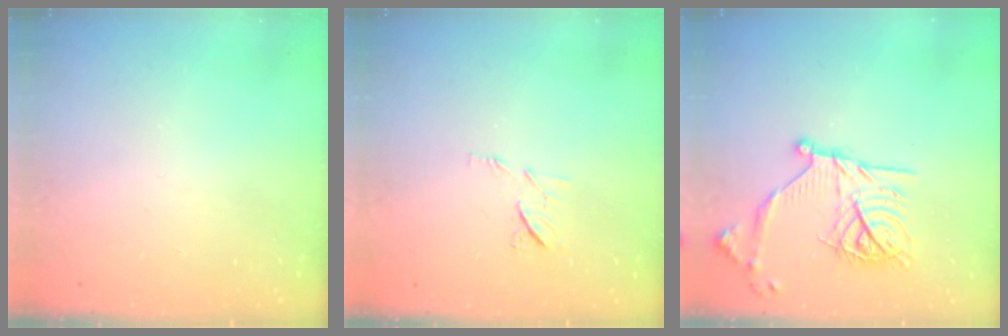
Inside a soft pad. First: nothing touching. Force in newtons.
{"total": 6.7, "press": 6.6, "slide": 1.0}
{"total": 19.4, "press": 19.3, "slide": 1.5}